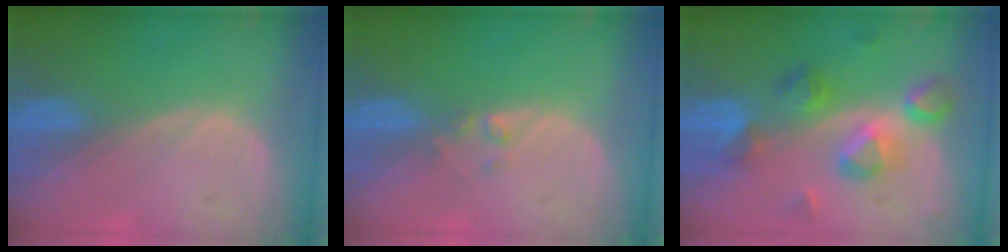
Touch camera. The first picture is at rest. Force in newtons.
{"total": 1.4, "press": 1.3, "slide": 0.2}
{"total": 7.6, "press": 7.6, "slide": 0.6}